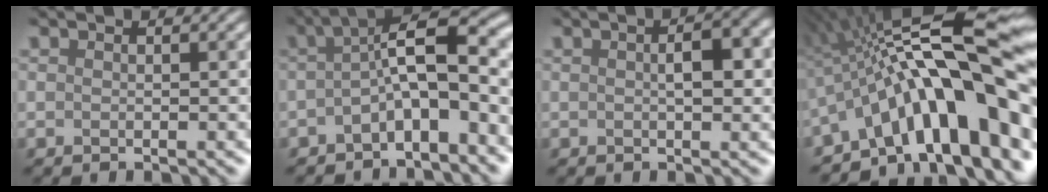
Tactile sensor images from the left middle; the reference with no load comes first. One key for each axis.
{"total": 9.7, "fx": -1.7, "fy": 3.0, "fz": 9.0, "tx": -0.140, "ty": 0.023, "tz": -0.036}
{"total": 2.8, "fx": 0.6, "fy": 0.5, "fz": 2.6, "tx": -0.044, "ty": 0.007, "tz": 0.008}
{"total": 15.2, "fx": -1.9, "fy": 5.2, "fz": 14.2, "tx": -0.192, "ty": 0.046, "tz": -0.042}